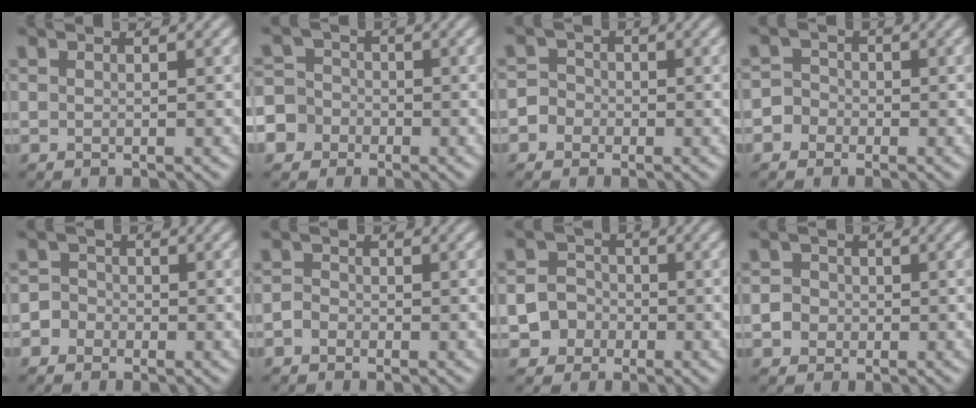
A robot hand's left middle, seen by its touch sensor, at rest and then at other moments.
{"total": 7.5, "force": [-3.7, 6.3, 1.4], "torque": [-0.038, -0.004, -0.094]}
{"total": 2.9, "force": [-1.3, 2.5, 0.4], "torque": [0.016, 0.010, -0.039]}
{"total": 3.3, "force": [-1.6, 2.8, 0.3], "torque": [0.020, 0.011, -0.047]}
{"total": 3.0, "force": [-1.5, 2.6, 0.3], "torque": [0.019, 0.012, -0.045]}
{"total": 1.4, "force": [-0.8, 1.1, 0.3], "torque": [0.002, 0.001, -0.023]}
{"total": 4.8, "force": [-1.9, 4.3, 1.0], "torque": [0.004, 0.002, -0.049]}
{"total": 3.2, "force": [-0.7, 3.0, 0.9], "torque": [0.010, 0.019, -0.031]}